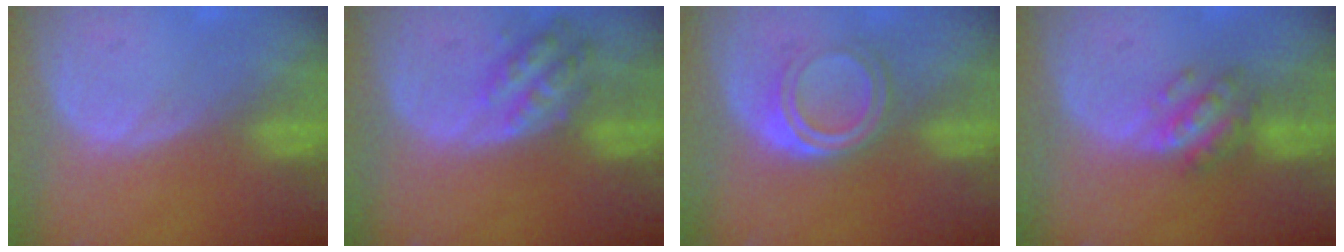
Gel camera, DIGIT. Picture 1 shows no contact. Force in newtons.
{"total": 6.0, "press": 5.6, "slide": 2.3}
{"total": 5.1, "press": 4.5, "slide": 2.4}
{"total": 5.7, "press": 5.1, "slide": 2.6}